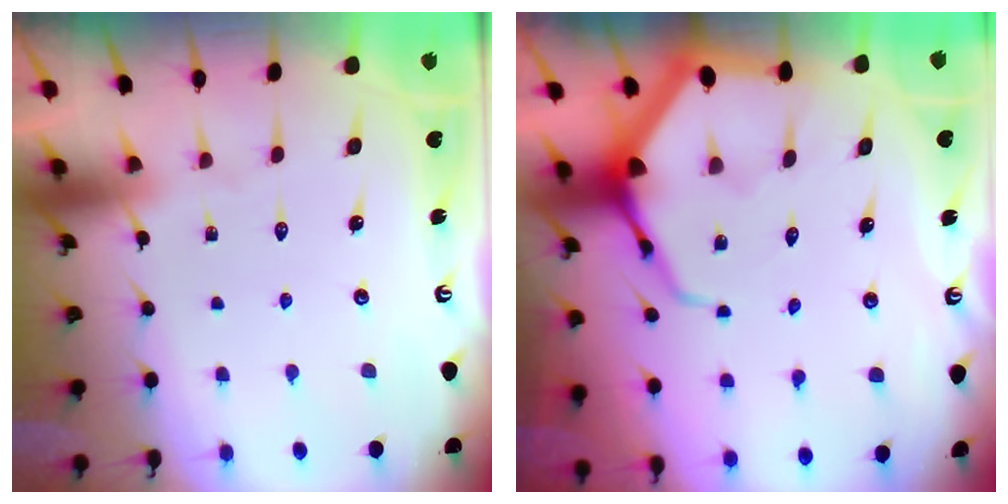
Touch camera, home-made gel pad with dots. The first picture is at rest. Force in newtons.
{"total": 8.2, "press": 8.1, "slide": 0.9}